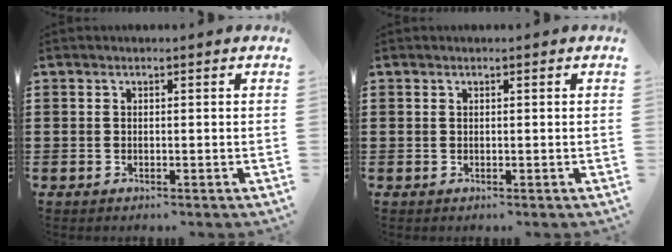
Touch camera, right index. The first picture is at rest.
{"total": 0.0}